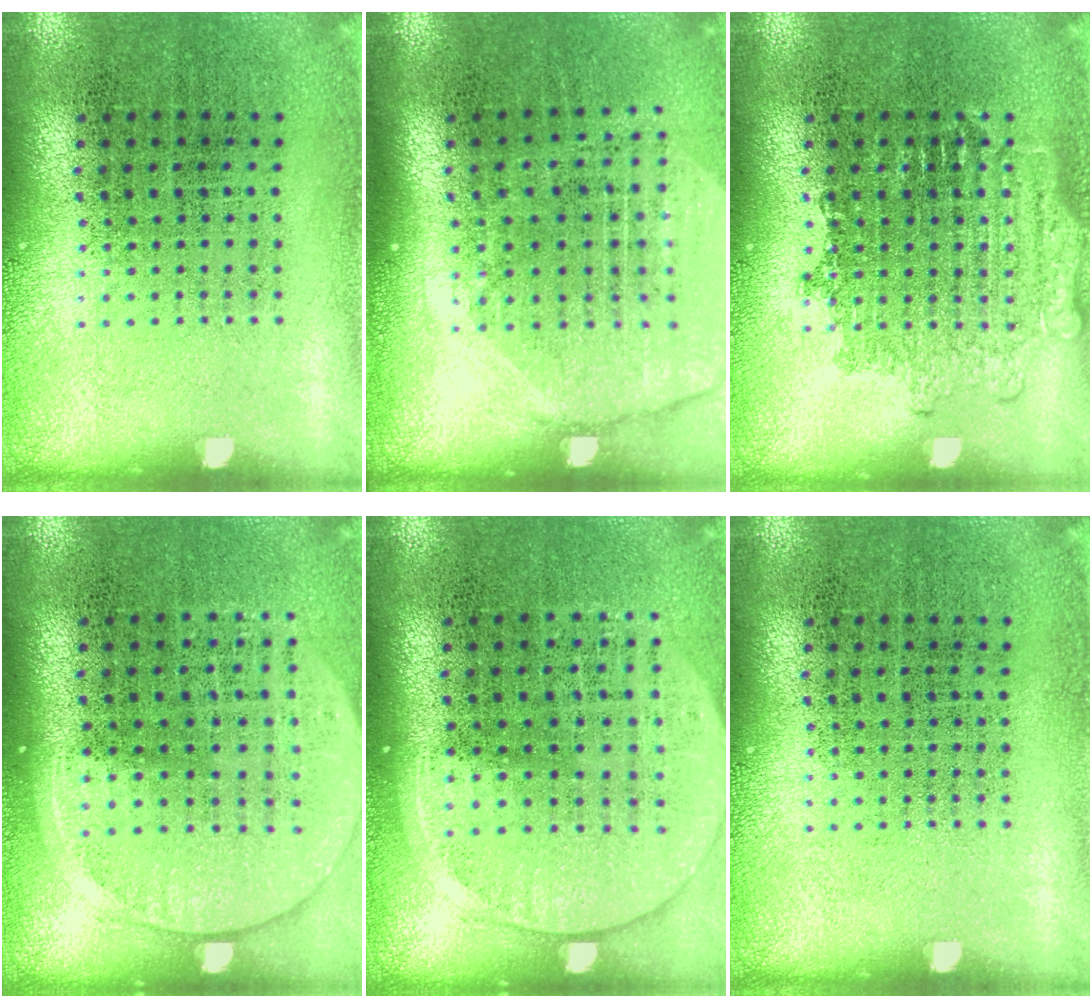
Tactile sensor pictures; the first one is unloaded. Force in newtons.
{"total": 2.0, "press": 1.8, "slide": 1.0}
{"total": 2.0, "press": 1.9, "slide": 0.4}
{"total": 1.4, "press": 1.3, "slide": 0.6}
{"total": 1.4, "press": 1.3, "slide": 0.6}
{"total": 0.0}